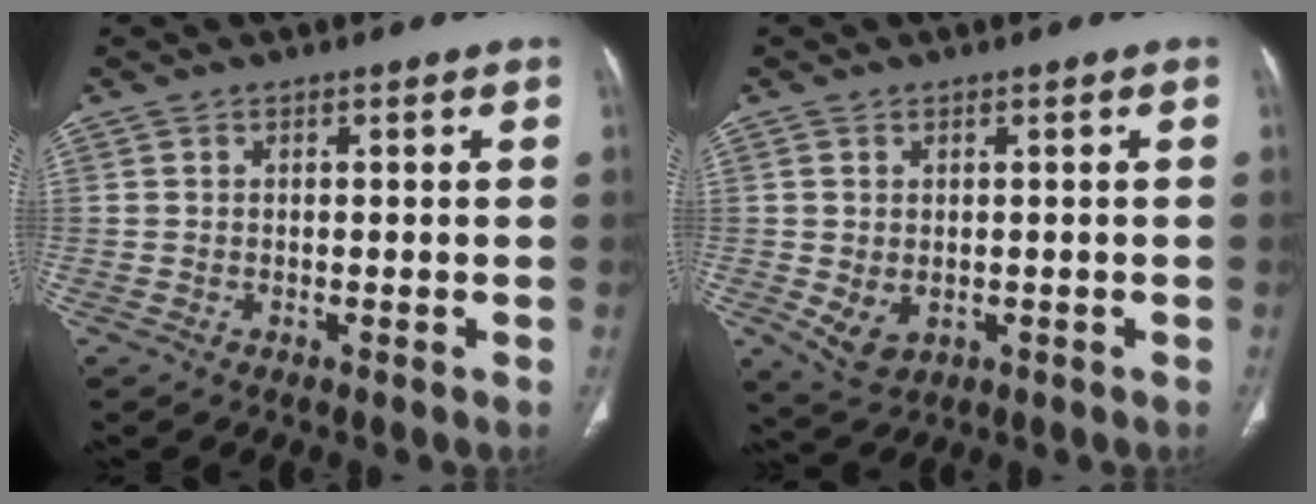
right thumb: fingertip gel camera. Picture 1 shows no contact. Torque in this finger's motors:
{"motor_torque": [-0.33, 0.38, -0.13, 0.08, 0.10]}